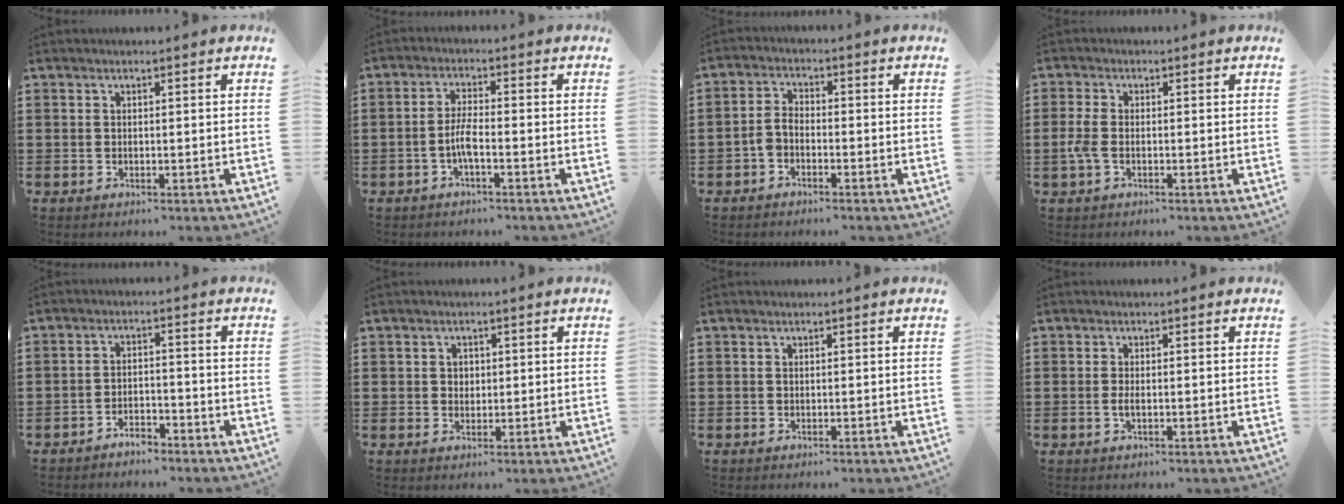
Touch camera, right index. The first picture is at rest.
{"total": 3.8, "force": [-1.6, 0.6, 3.4], "torque": [-0.081, -0.006, -0.037]}
{"total": 2.9, "force": [-1.9, 1.4, 1.6], "torque": [-0.047, 0.005, -0.042]}
{"total": 3.1, "force": [-1.0, 1.4, 2.6], "torque": [-0.074, -0.008, -0.025]}
{"total": 2.8, "force": [-2.7, 0.6, 0.2], "torque": [-0.012, 0.005, -0.057]}
{"total": 1.5, "force": [0.4, 1.3, 0.6], "torque": [-0.015, 0.009, 0.006]}
{"total": 0.0}
{"total": 1.2, "force": [-0.3, 0.4, 1.1], "torque": [-0.029, -0.003, -0.008]}